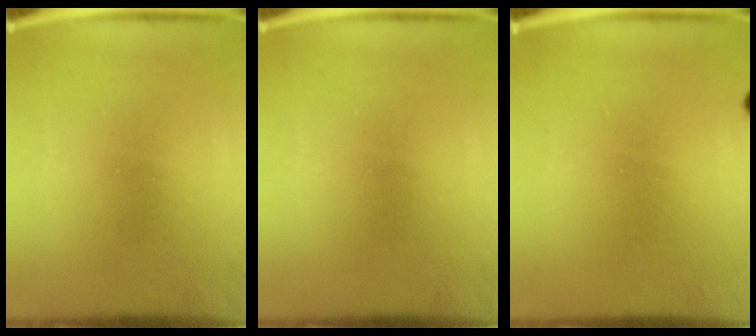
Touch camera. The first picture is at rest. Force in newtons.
{"total": 0.0}
{"total": 0.8}